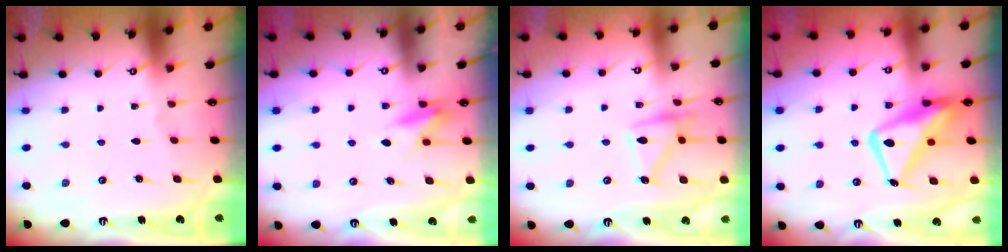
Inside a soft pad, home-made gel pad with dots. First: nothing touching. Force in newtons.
{"total": 8.5, "press": 8.4, "slide": 1.2}
{"total": 13.5, "press": 13.5, "slide": 0.6}
{"total": 16.8, "press": 16.8, "slide": 1.7}